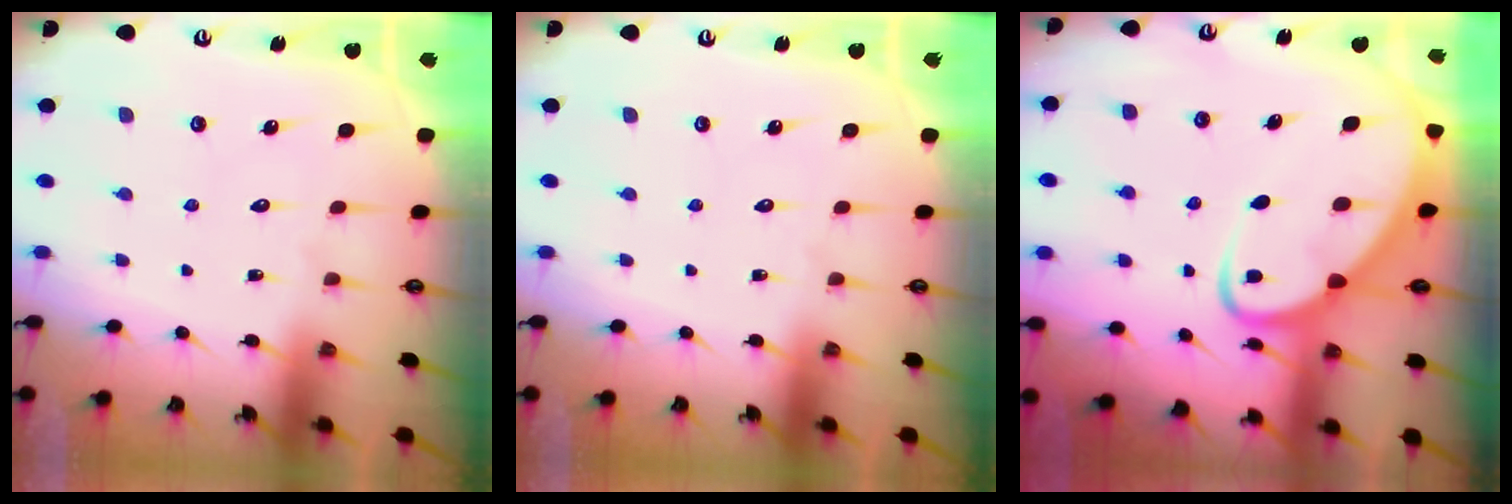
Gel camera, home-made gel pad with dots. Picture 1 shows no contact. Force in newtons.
{"total": 0.0}
{"total": 6.8, "press": 6.8, "slide": 0.7}